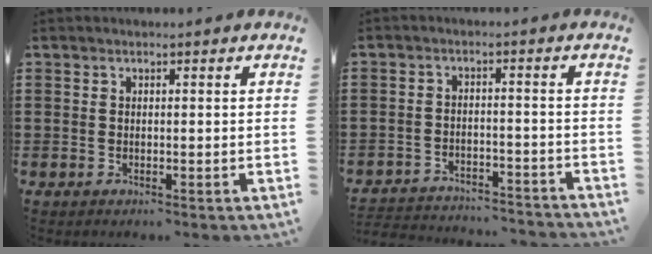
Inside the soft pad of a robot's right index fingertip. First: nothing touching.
{"total": 3.5, "force": [-3.5, 0.3, 0.3], "torque": [-0.011, 0.002, -0.074]}